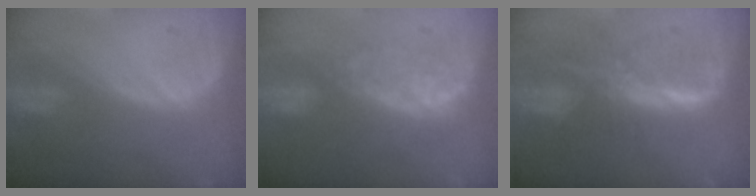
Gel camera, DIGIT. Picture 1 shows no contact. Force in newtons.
{"total": 7.9, "press": 7.4, "slide": 2.9}
{"total": 7.6, "press": 6.8, "slide": 3.5}